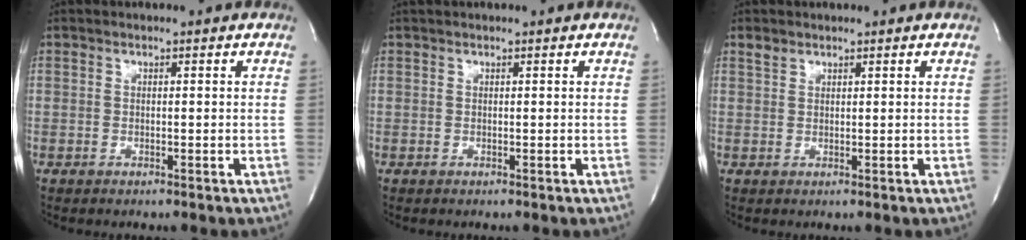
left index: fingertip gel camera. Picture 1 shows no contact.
{"total": 2.0, "force": [1.8, 0.1, 0.9], "torque": [-0.010, 0.027, 0.027]}
{"total": 1.4, "force": [1.2, 0.7, 0.2], "torque": [-0.005, 0.007, 0.023]}